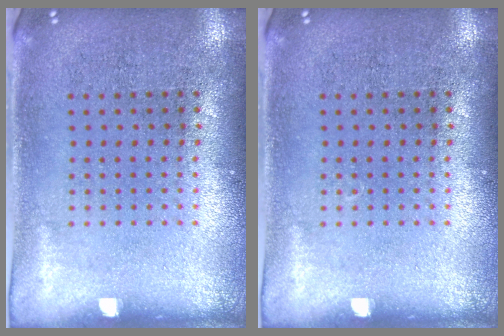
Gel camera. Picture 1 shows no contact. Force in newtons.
{"total": 0.0}